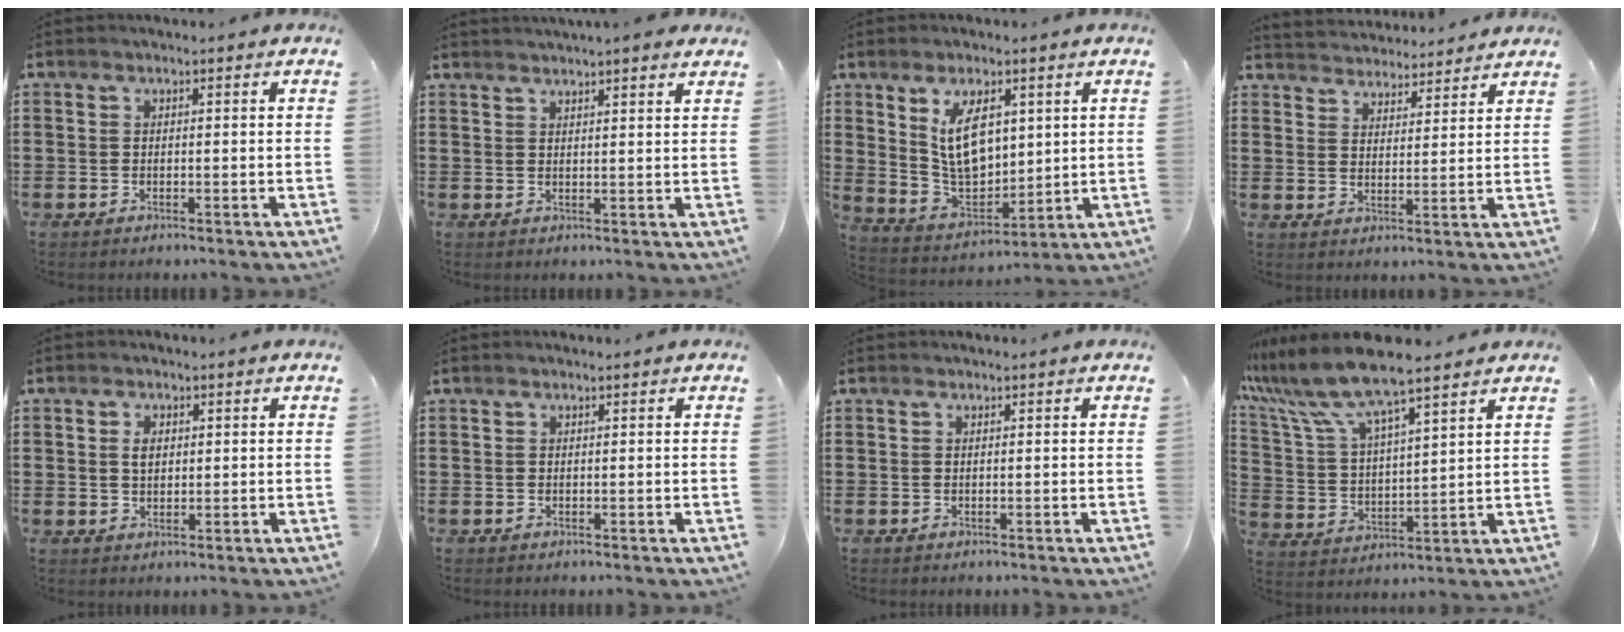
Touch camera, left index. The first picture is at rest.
{"total": 2.2, "force": [2.1, -0.3, 0.5], "torque": [-0.015, -0.001, 0.041]}
{"total": 10.0, "force": [3.8, 5.7, 7.3], "torque": [-0.135, -0.002, 0.068]}
{"total": 3.7, "force": [3.6, 0.3, -0.7], "torque": [-0.003, -0.021, 0.065]}
{"total": 2.3, "force": [0.6, 1.6, 1.6], "torque": [-0.026, 0.005, 0.009]}
{"total": 0.0}
{"total": 0.0}
{"total": 9.0, "force": [7.9, 0.7, 4.4], "torque": [-0.118, -0.040, 0.134]}